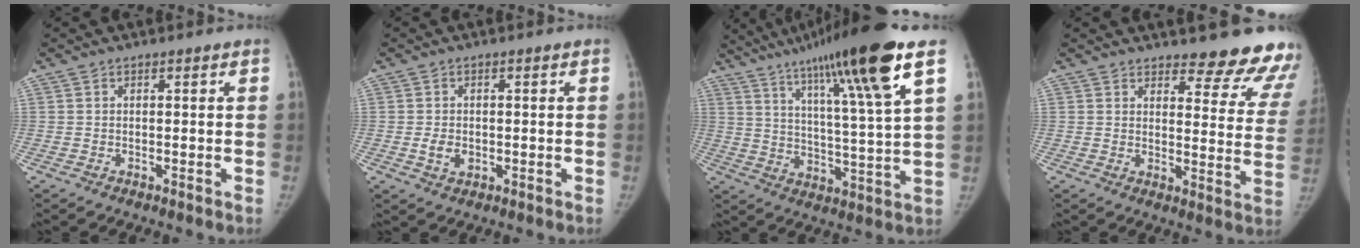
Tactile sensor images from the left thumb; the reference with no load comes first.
{"total": 3.1, "force": [-0.7, 2.3, 2.0], "torque": [-0.030, 0.001, -0.008]}
{"total": 21.4, "force": [12.6, 0.8, 17.3], "torque": [-0.263, -0.039, 0.199]}
{"total": 16.2, "force": [14.8, 4.3, 5.0], "torque": [-0.003, -0.123, 0.155]}